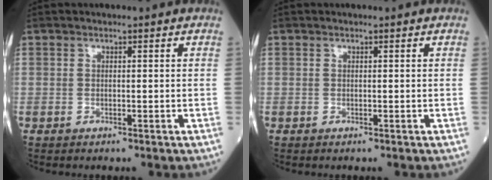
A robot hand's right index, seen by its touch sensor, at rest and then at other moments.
{"total": 0.0}